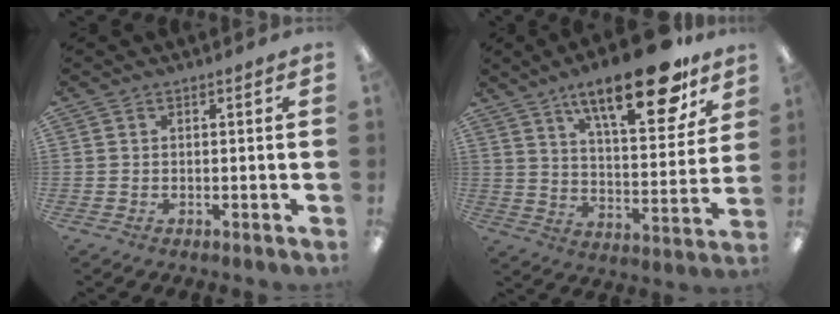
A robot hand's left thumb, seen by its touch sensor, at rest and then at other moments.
{"total": 22.2, "force": [14.5, 7.6, 15.0], "torque": [-0.217, -0.083, 0.231]}